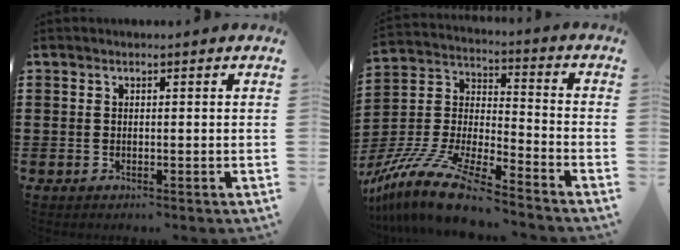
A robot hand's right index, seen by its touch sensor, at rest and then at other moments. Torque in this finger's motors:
{"motor_torque": [0.92, 1.21, 0.99, 0.21]}